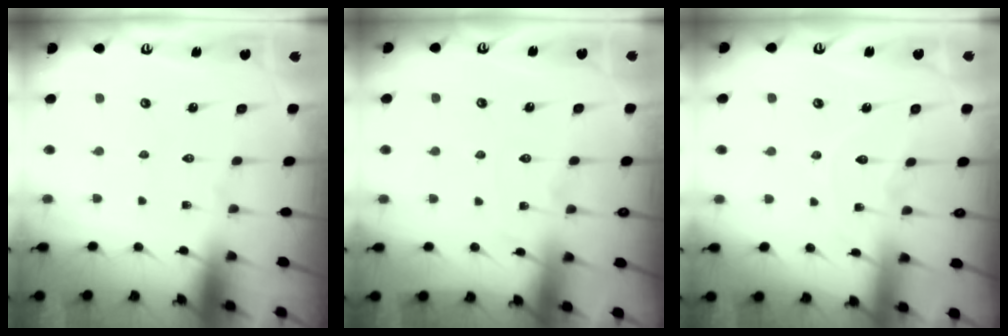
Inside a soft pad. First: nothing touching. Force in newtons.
{"total": 6.5, "press": 6.4, "slide": 0.8}
{"total": 7.0, "press": 7.0, "slide": 0.2}